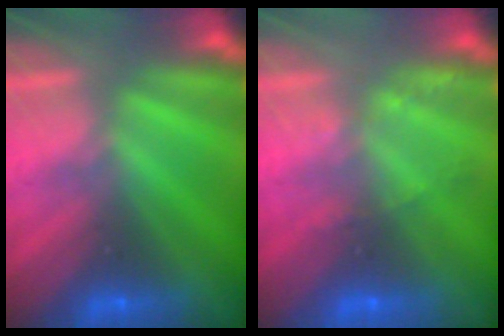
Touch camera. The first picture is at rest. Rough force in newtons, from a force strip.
{"total": 2.2}